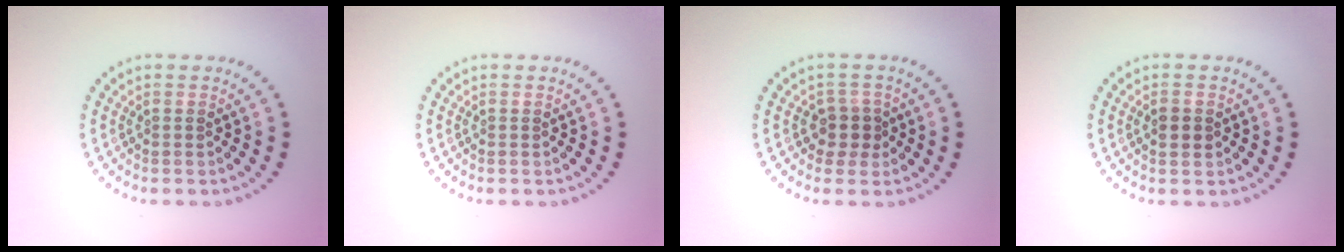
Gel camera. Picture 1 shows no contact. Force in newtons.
{"total": 0.0}
{"total": 2.2, "press": 1.9, "slide": 1.2}
{"total": 2.0, "press": 2.0, "slide": 0.0}